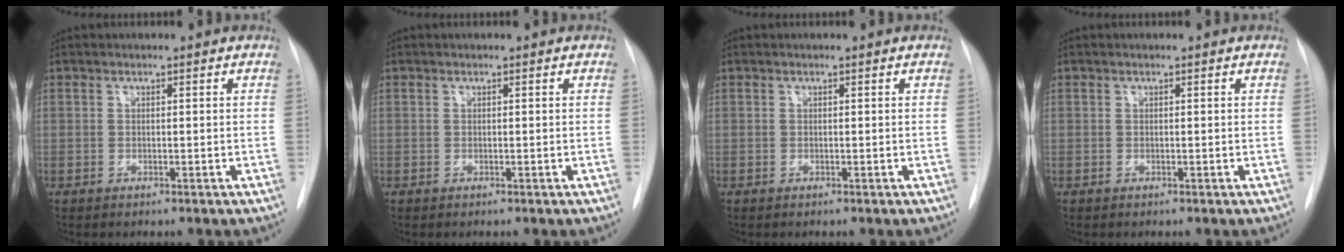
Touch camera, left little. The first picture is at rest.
{"total": 0.0}
{"total": 0.0}
{"total": 0.0}